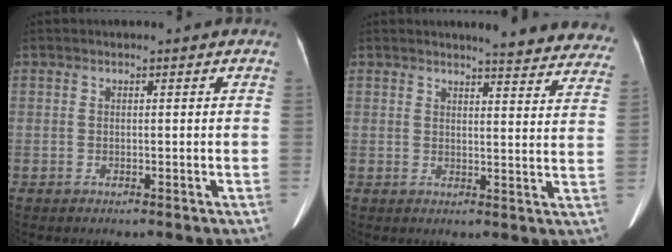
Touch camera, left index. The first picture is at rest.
{"total": 14.9, "force": [14.1, 1.9, 4.5], "torque": [-0.027, -0.057, 0.134]}